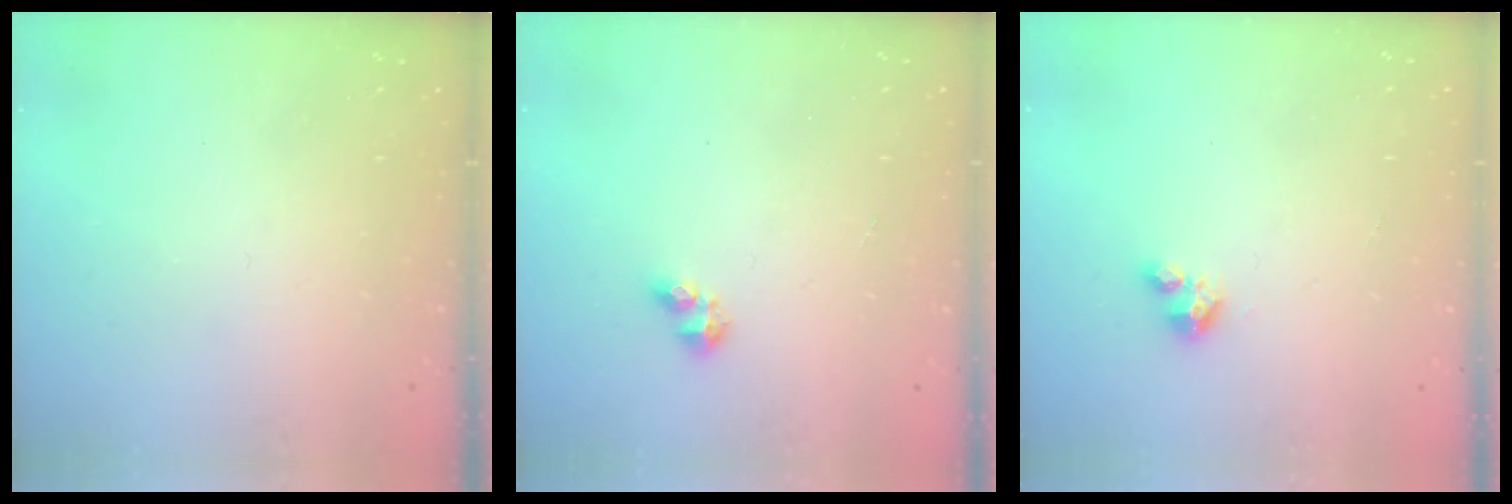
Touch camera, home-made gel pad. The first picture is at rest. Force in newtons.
{"total": 2.9, "press": 2.9, "slide": 0.3}
{"total": 2.8, "press": 2.8, "slide": 0.2}